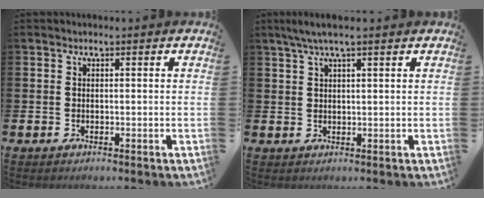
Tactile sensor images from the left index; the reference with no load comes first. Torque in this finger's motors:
{"motor_torque": [0.64, -0.47, 0.28, 0.11]}